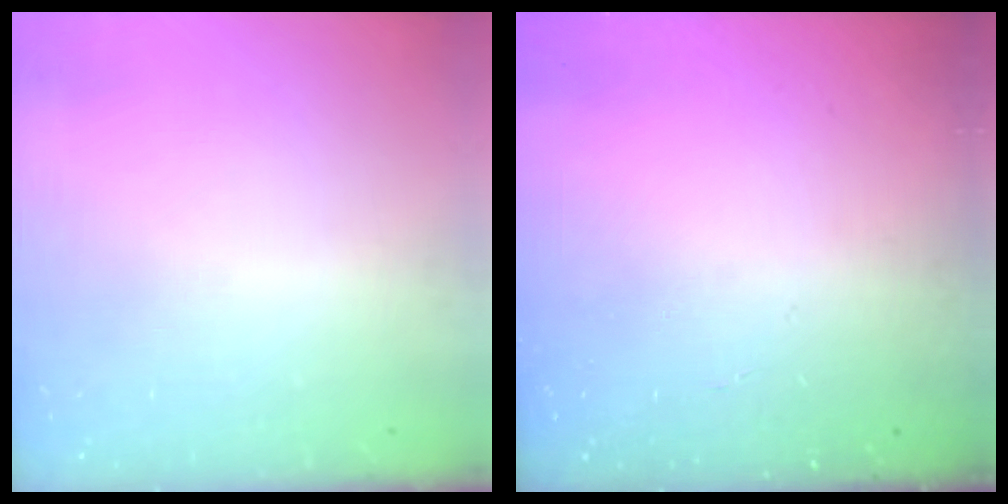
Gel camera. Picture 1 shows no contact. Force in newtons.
{"total": 2.2, "press": 2.2, "slide": 0.2}